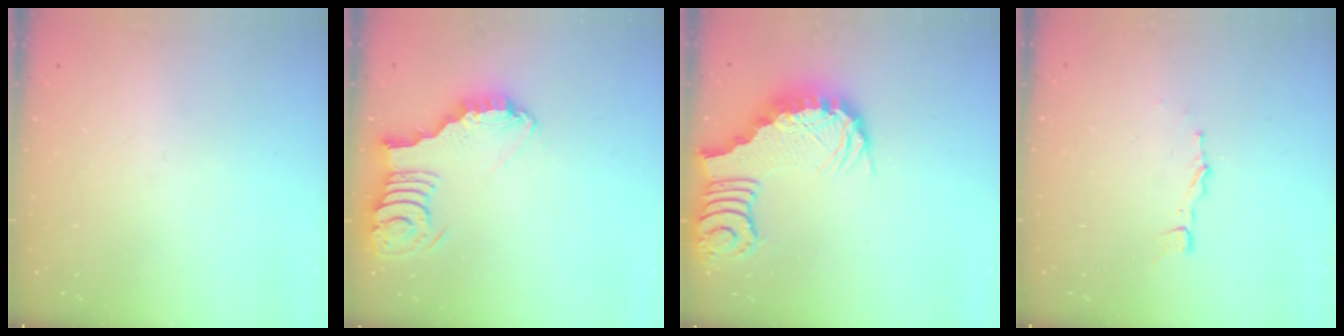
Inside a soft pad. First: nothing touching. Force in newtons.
{"total": 4.5, "press": 4.5, "slide": 0.7}
{"total": 3.1, "press": 3.0, "slide": 0.7}
{"total": 2.9, "press": 2.9, "slide": 0.3}